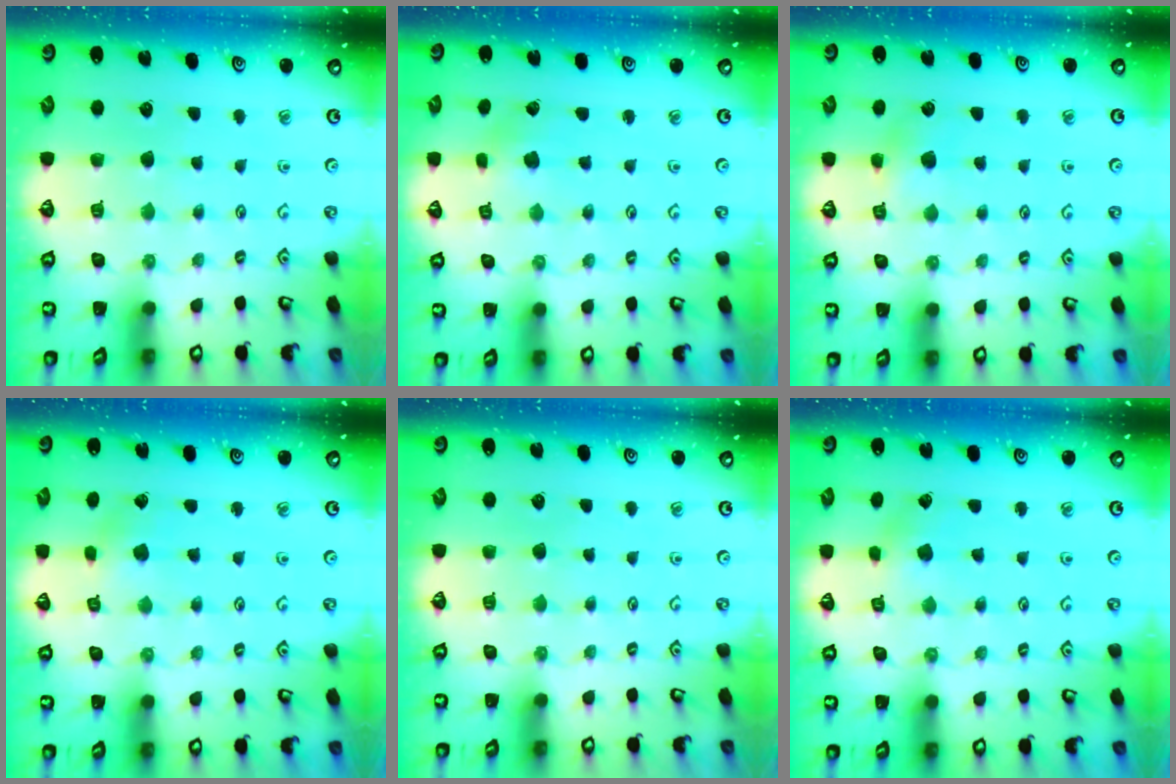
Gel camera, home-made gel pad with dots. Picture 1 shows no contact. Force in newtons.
{"total": 2.0, "press": 2.0, "slide": 0.3}
{"total": 5.6, "press": 5.6, "slide": 0.4}
{"total": 1.9, "press": 1.9, "slide": 0.2}
{"total": 0.0}
{"total": 2.3, "press": 2.1, "slide": 0.7}